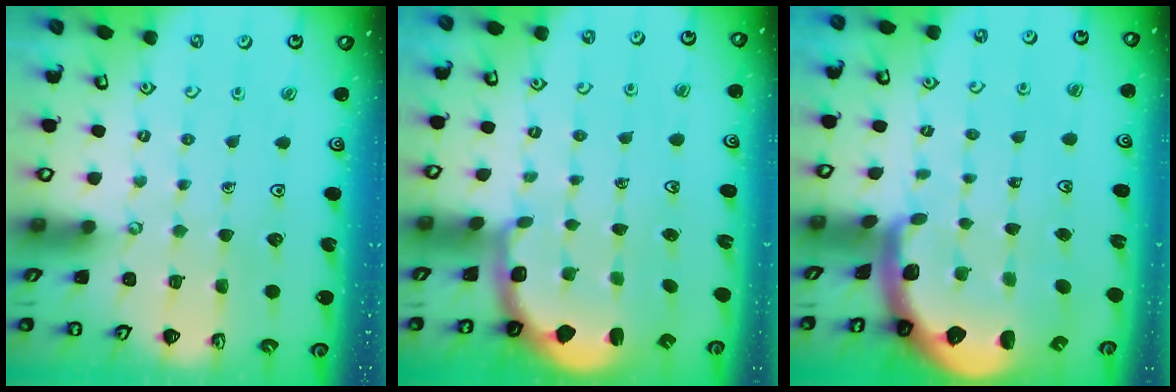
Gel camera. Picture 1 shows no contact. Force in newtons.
{"total": 2.2, "press": 1.5, "slide": 1.6}
{"total": 3.6, "press": 3.5, "slide": 0.9}